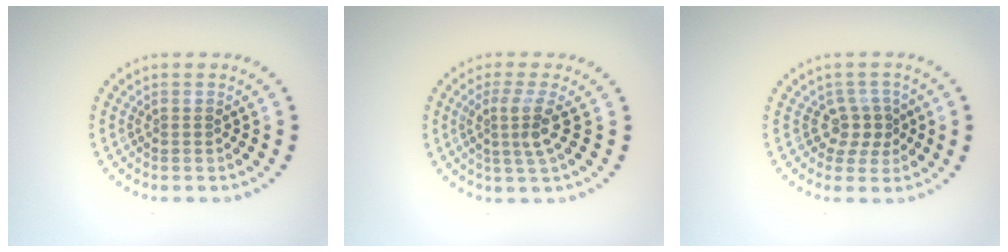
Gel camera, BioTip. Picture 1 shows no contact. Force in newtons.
{"total": 2.7, "press": 2.0, "slide": 1.8}
{"total": 2.3, "press": 1.8, "slide": 1.5}